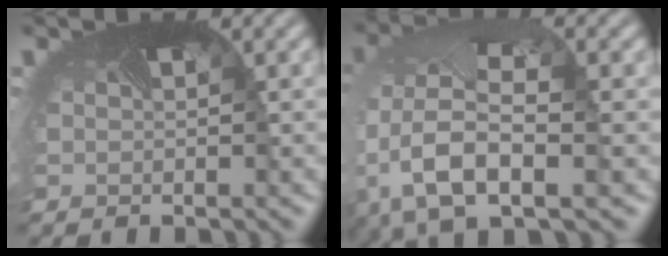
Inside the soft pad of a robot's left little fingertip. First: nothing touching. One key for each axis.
{"total": 8.9, "fx": -2.4, "fy": 4.9, "fz": 7.1, "tx": -0.177, "ty": -0.019, "tz": -0.043}